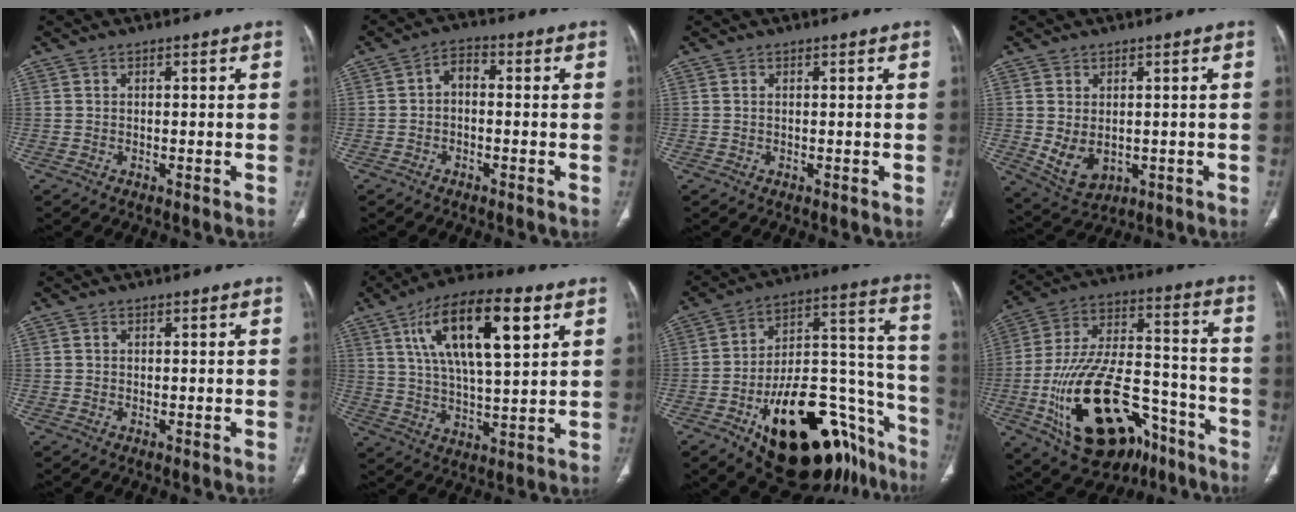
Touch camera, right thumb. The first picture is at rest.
{"total": 3.5, "force": [-0.4, 2.2, 2.7], "torque": [-0.039, 0.018, -0.017]}
{"total": 0.0}
{"total": 6.4, "force": [-0.3, 4.5, 4.5], "torque": [-0.075, -0.009, 0.019]}
{"total": 0.5, "force": [0.1, 0.5, 0.2], "torque": [-0.002, 0.001, 0.002]}
{"total": 18.9, "force": [7.6, 6.8, 15.9], "torque": [-0.262, -0.011, 0.129]}
{"total": 33.9, "force": [-17.3, 16.4, 24.2], "torque": [-0.262, 0.102, -0.243]}
{"total": 27.7, "force": [-12.7, 14.6, 19.8], "torque": [-0.382, 0.065, -0.194]}